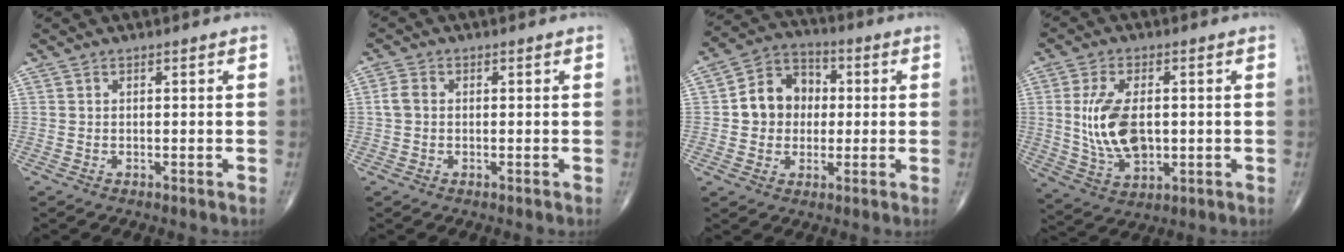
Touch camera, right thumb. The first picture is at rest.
{"total": 2.6, "force": [0.0, 2.0, 1.7], "torque": [-0.037, 0.006, -0.003]}
{"total": 10.6, "force": [0.4, 9.0, 5.5], "torque": [-0.058, 0.022, -0.003]}
{"total": 11.9, "force": [0.5, 6.7, 9.8], "torque": [-0.187, -0.008, 0.020]}